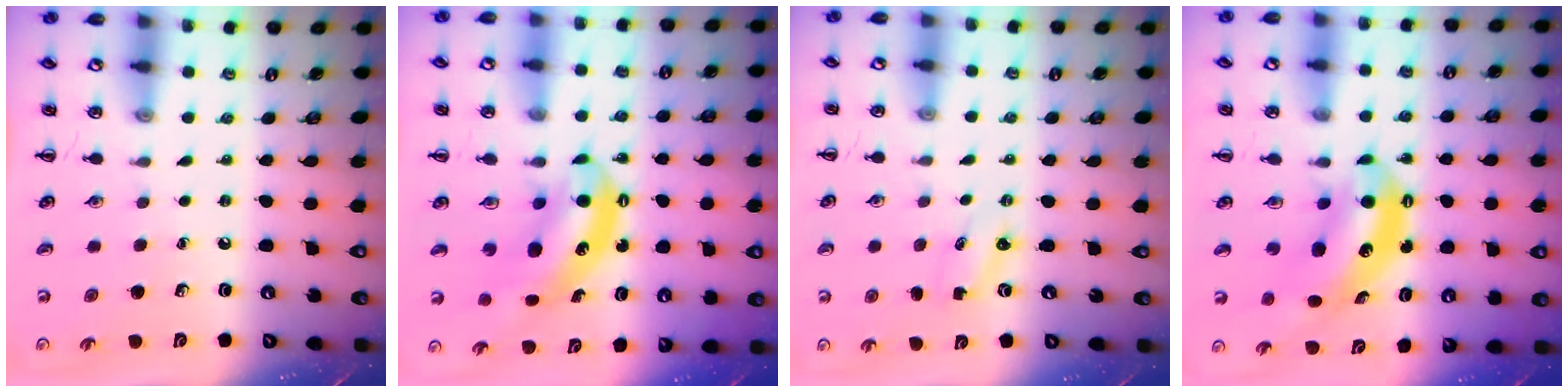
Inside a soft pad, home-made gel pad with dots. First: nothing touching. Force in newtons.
{"total": 7.1, "press": 7.0, "slide": 1.2}
{"total": 2.2, "press": 2.1, "slide": 0.6}
{"total": 6.1, "press": 6.1, "slide": 1.0}